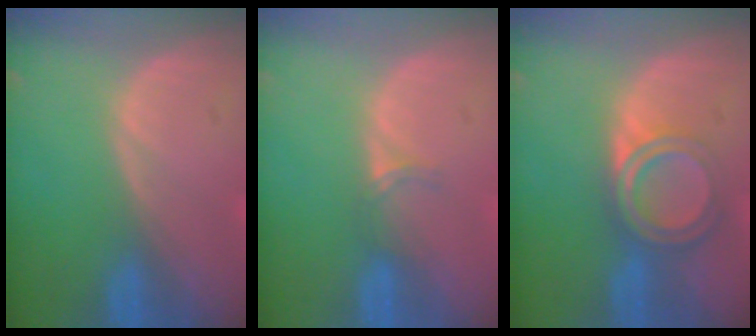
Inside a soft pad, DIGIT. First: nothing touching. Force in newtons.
{"total": 1.9, "press": 1.5, "slide": 1.2}
{"total": 6.2, "press": 5.3, "slide": 3.3}